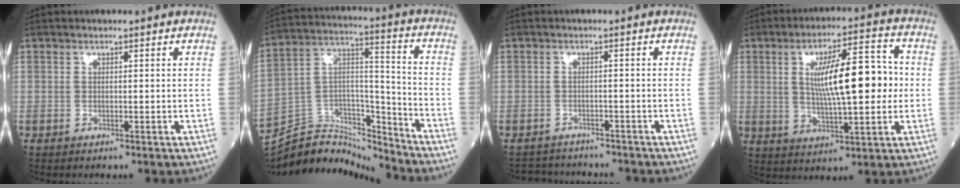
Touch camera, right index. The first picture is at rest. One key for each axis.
{"total": 15.4, "fx": -15.0, "fy": 2.8, "fz": 1.6, "tx": -0.026, "ty": 0.054, "tz": -0.263}
{"total": 6.4, "fx": -6.2, "fy": 1.6, "fz": 0.4, "tx": -0.003, "ty": 0.008, "tz": -0.083}
{"total": 13.1, "fx": 1.2, "fy": 2.9, "fz": 12.7, "tx": -0.212, "ty": 0.019, "tz": 0.021}